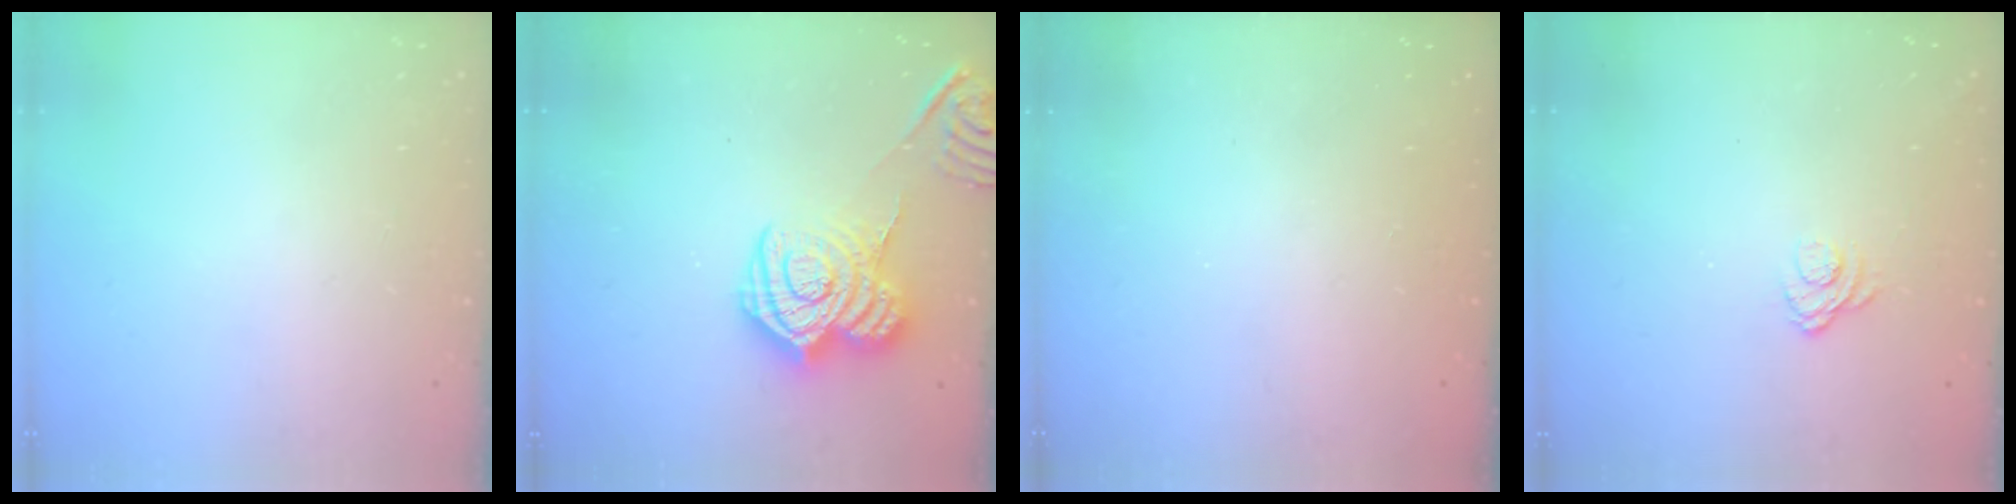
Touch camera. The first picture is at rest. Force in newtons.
{"total": 13.9, "press": 13.8, "slide": 1.0}
{"total": 2.3, "press": 2.2, "slide": 0.8}
{"total": 5.1, "press": 4.9, "slide": 1.3}